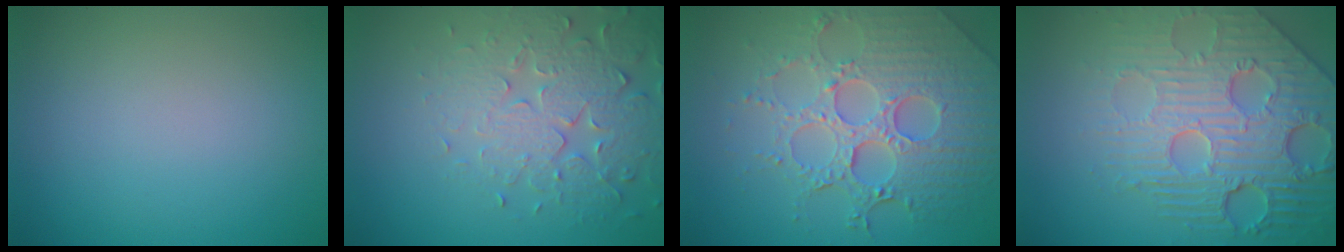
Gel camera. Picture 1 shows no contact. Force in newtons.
{"total": 4.6, "press": 4.5, "slide": 1.1}
{"total": 8.1, "press": 5.8, "slide": 5.6}
{"total": 8.2, "press": 5.9, "slide": 5.7}